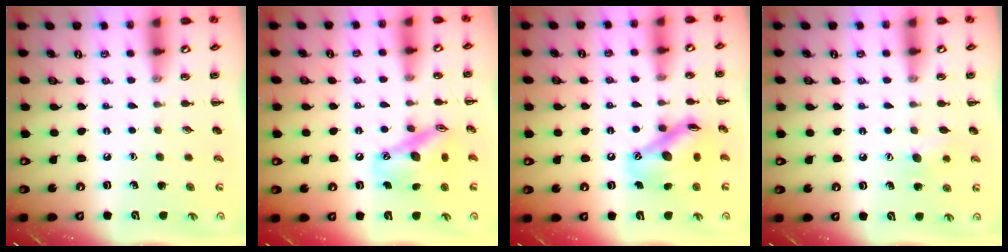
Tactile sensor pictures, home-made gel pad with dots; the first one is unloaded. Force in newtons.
{"total": 14.0, "press": 13.7, "slide": 3.0}
{"total": 14.5, "press": 14.2, "slide": 2.4}
{"total": 7.0, "press": 6.7, "slide": 1.9}